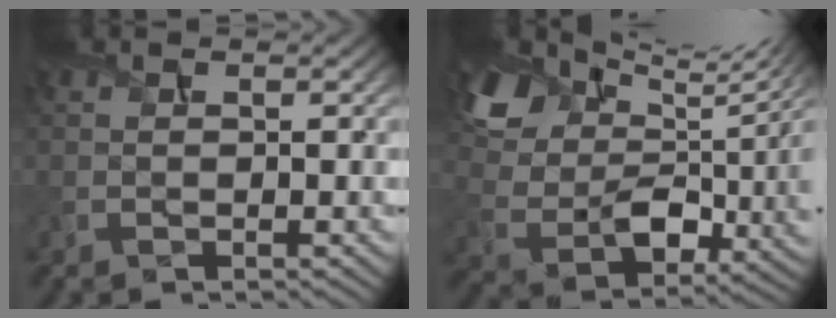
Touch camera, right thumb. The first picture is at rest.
{"total": 13.2, "force": [7.1, 7.6, 8.0], "torque": [-0.189, 0.010, 0.139]}